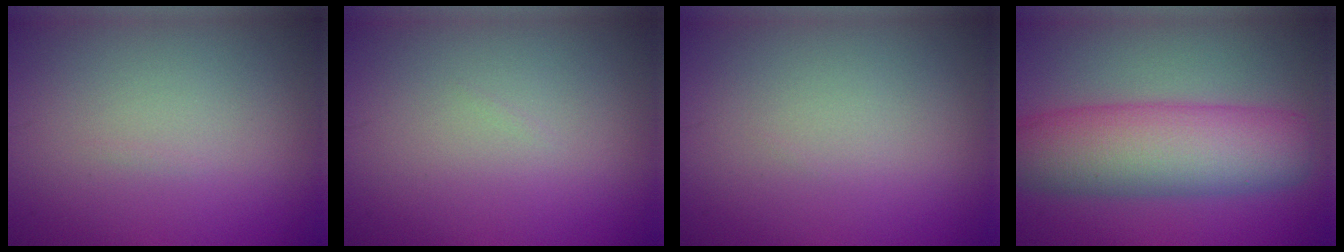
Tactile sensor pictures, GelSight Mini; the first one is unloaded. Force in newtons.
{"total": 0.0}
{"total": 0.0}
{"total": 8.9, "press": 8.9, "slide": 0.1}